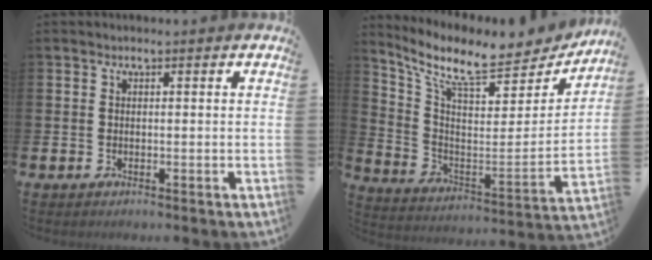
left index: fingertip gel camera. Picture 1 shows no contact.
{"total": 11.0, "force": [9.2, 3.0, 5.2], "torque": [-0.121, -0.069, 0.151]}